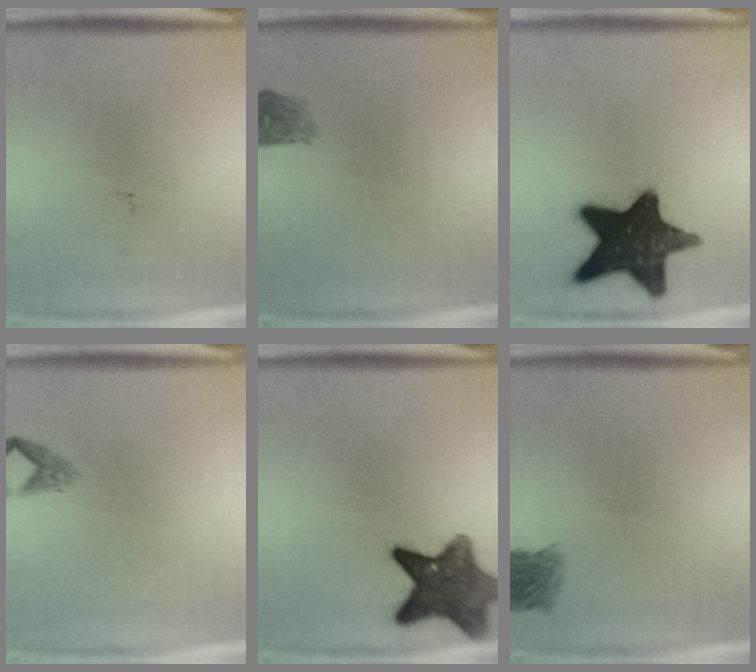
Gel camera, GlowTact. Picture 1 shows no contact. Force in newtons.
{"total": 2.2}
{"total": 17.3}
{"total": 1.3}
{"total": 9.7}
{"total": 2.6}